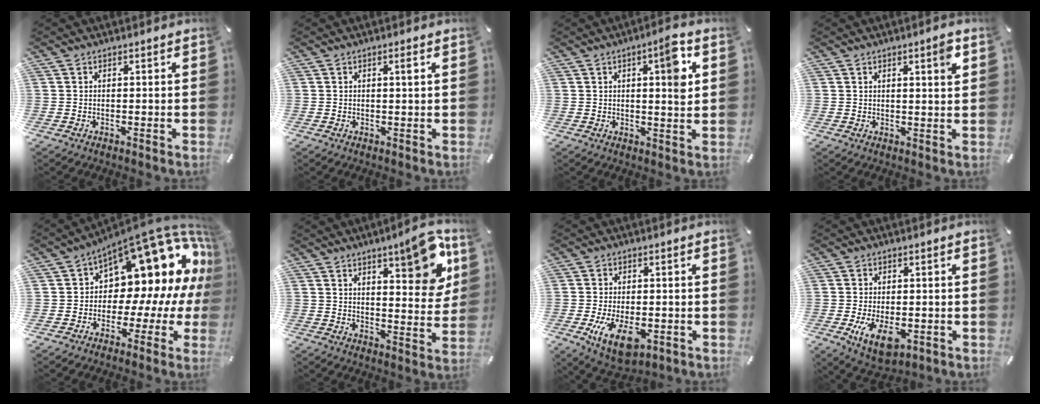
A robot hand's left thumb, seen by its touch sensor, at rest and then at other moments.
{"total": 1.5, "force": [0.5, 0.1, 1.4], "torque": [-0.028, 0.002, 0.007]}
{"total": 8.0, "force": [2.6, 1.9, 7.3], "torque": [-0.088, -0.018, 0.030]}
{"total": 4.1, "force": [1.9, 0.7, 3.6], "torque": [-0.056, -0.007, 0.028]}
{"total": 18.3, "force": [7.8, 10.2, 13.0], "torque": [-0.173, -0.083, 0.128]}
{"total": 12.5, "force": [7.5, 4.7, 8.8], "torque": [-0.101, -0.050, 0.123]}
{"total": 10.0, "force": [-3.0, 5.8, 7.6], "torque": [-0.146, -0.007, -0.052]}
{"total": 8.4, "force": [-2.3, 4.9, 6.4], "torque": [-0.124, -0.009, -0.041]}